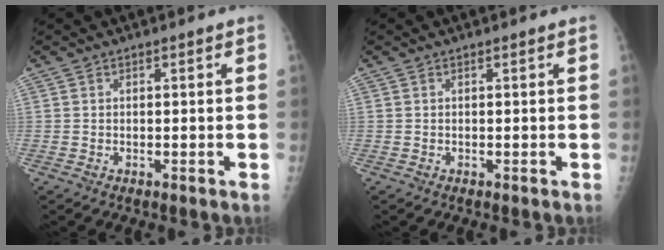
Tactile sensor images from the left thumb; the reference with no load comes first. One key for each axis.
{"total": 0.0}